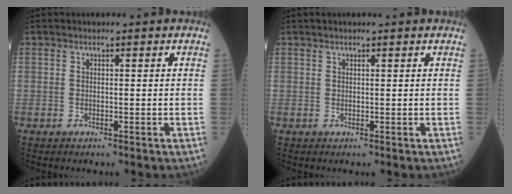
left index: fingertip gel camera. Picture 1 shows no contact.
{"total": 1.5, "force": [1.4, -0.1, 0.6], "torque": [-0.007, 0.017, 0.023]}